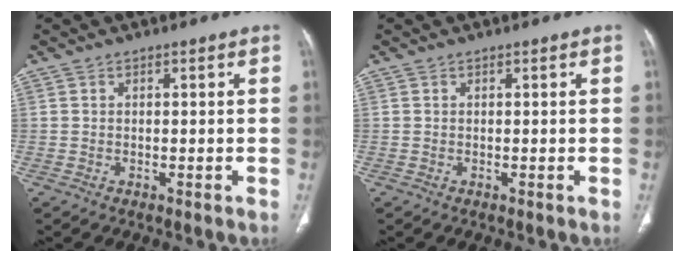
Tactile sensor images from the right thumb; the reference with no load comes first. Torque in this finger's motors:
{"motor_torque": [0.07, 0.07, 0.00, 0.00, 0.00]}